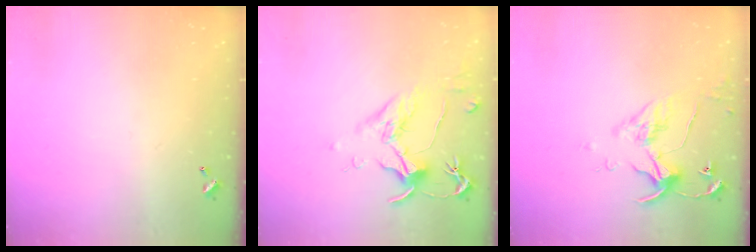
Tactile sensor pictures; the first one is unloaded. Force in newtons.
{"total": 1.7, "press": 1.4, "slide": 0.9}
{"total": 5.0, "press": 5.0, "slide": 0.7}